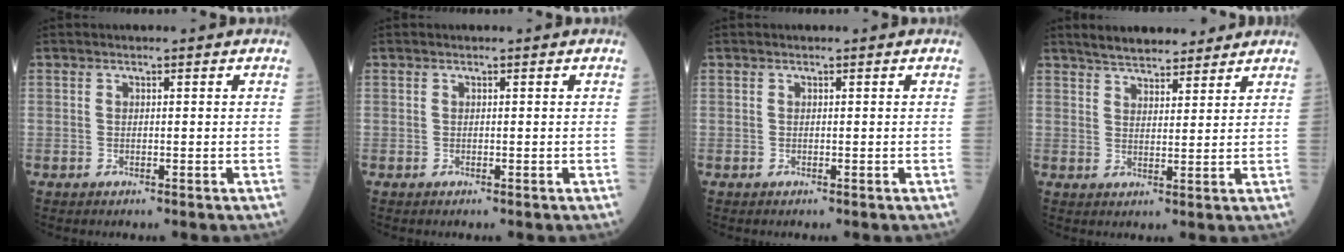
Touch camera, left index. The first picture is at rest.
{"total": 0.0}
{"total": 0.0}
{"total": 8.6, "force": [7.6, 2.5, 3.2], "torque": [-0.044, 0.017, 0.118]}